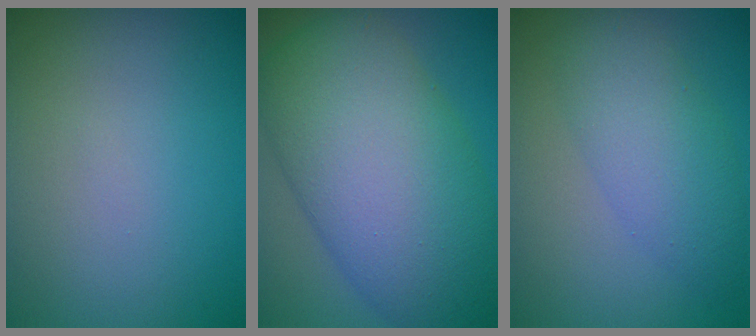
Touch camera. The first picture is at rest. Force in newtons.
{"total": 14.0, "press": 14.0, "slide": 0.3}
{"total": 4.7, "press": 4.7, "slide": 0.2}